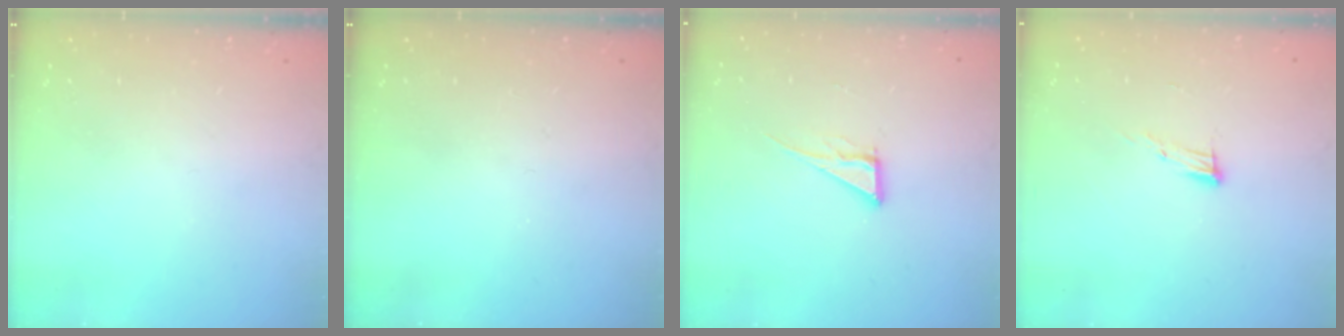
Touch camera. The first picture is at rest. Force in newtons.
{"total": 0.0}
{"total": 6.8, "press": 6.8, "slide": 0.2}
{"total": 7.7, "press": 7.6, "slide": 1.2}